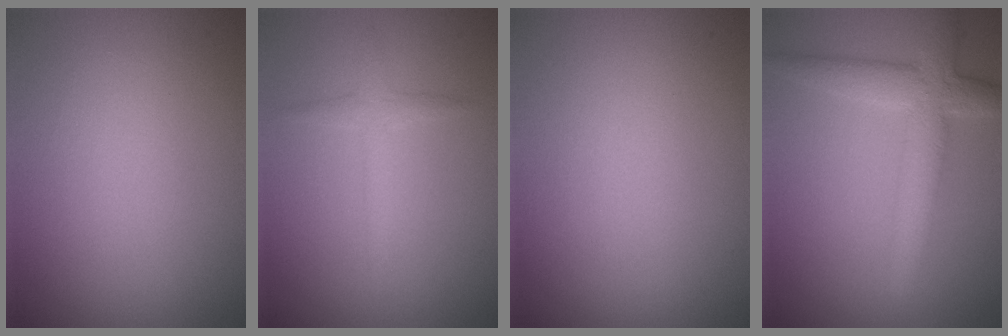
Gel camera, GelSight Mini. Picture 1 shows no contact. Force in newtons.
{"total": 1.7, "press": 1.7, "slide": 0.0}
{"total": 0.0}
{"total": 4.5, "press": 4.5, "slide": 0.1}